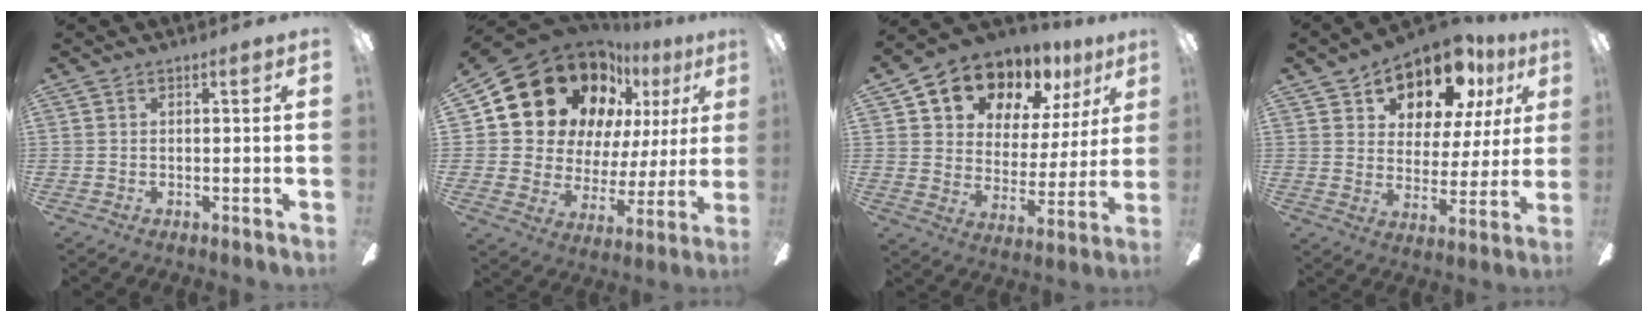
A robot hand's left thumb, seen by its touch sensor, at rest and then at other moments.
{"total": 21.1, "force": [13.2, 13.6, 9.4], "torque": [-0.173, -0.084, 0.259]}
{"total": 13.1, "force": [10.5, 7.3, 3.2], "torque": [-0.067, -0.084, 0.193]}
{"total": 13.3, "force": [10.1, 6.6, 5.4], "torque": [-0.101, -0.067, 0.181]}